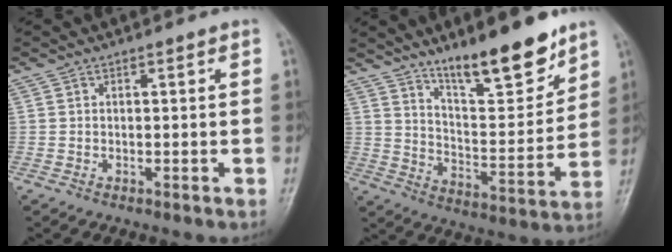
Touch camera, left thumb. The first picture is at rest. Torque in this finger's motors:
{"motor_torque": [0.74, 0.39, 1.05, -1.73, 0.11]}